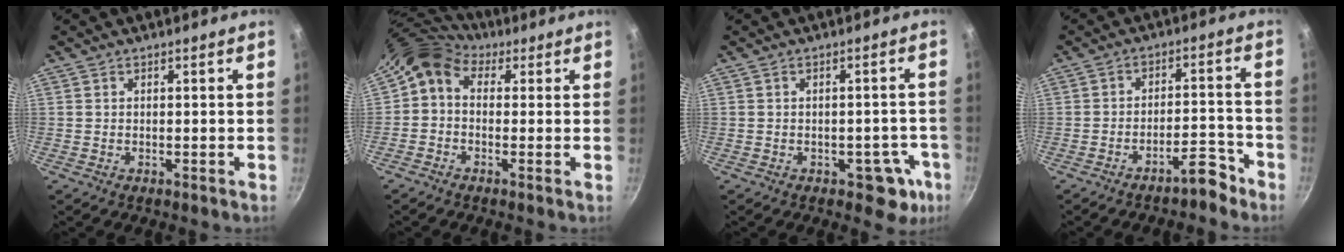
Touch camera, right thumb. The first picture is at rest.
{"total": 7.4, "force": [1.3, 5.8, 4.4], "torque": [-0.082, 0.019, -0.002]}
{"total": 6.8, "force": [-2.8, 4.3, 4.4], "torque": [-0.001, 0.033, -0.021]}
{"total": 5.9, "force": [-4.7, 1.8, 3.0], "torque": [-0.021, 0.051, -0.066]}